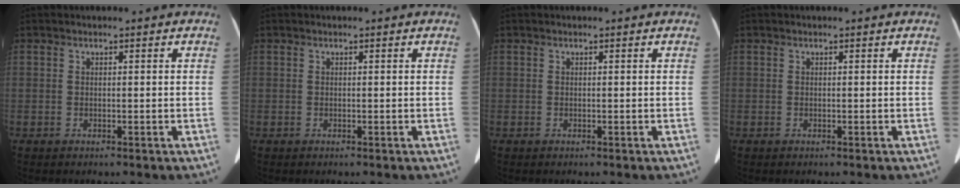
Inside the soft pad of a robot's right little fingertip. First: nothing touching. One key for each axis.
{"total": 0.0}
{"total": 0.0}
{"total": 0.0}